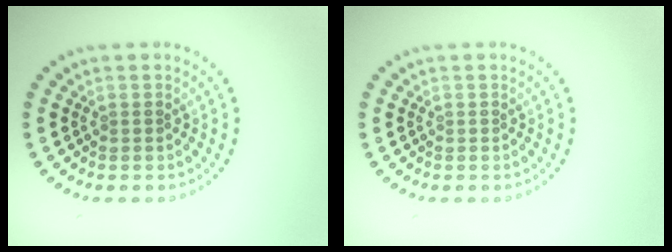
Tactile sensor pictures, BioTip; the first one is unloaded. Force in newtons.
{"total": 0.0}